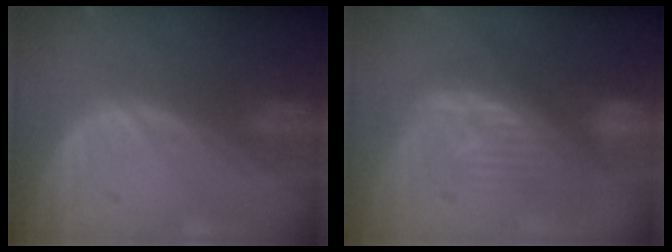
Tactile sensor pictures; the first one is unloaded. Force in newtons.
{"total": 9.7, "press": 8.9, "slide": 3.8}